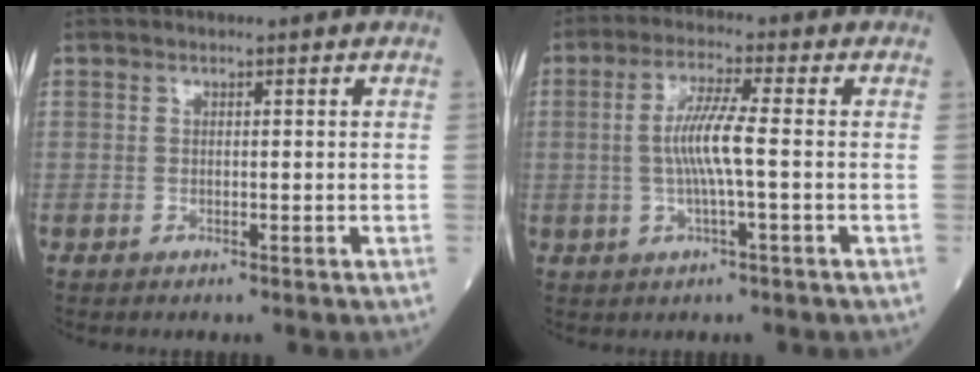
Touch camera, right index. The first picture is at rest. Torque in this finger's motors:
{"motor_torque": [0.86, -0.01, 0.44, 0.15]}